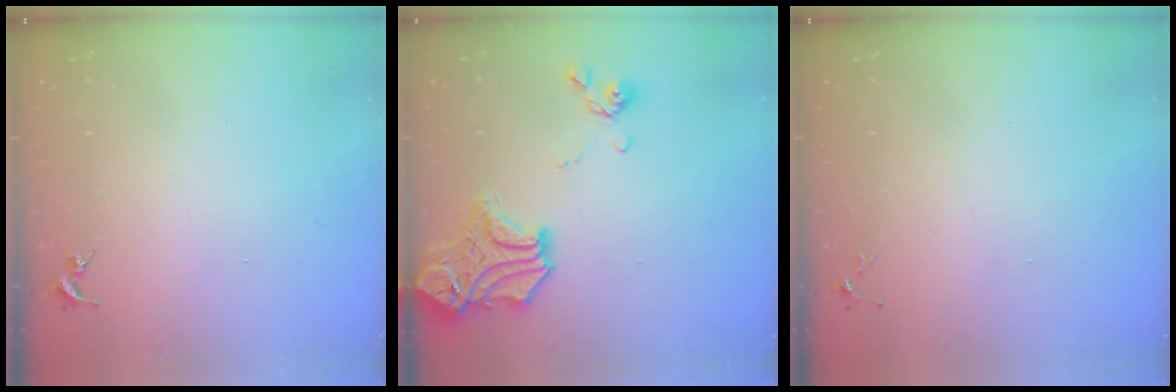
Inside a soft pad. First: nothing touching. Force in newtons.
{"total": 18.0, "press": 17.9, "slide": 1.8}
{"total": 3.5, "press": 3.5, "slide": 0.5}